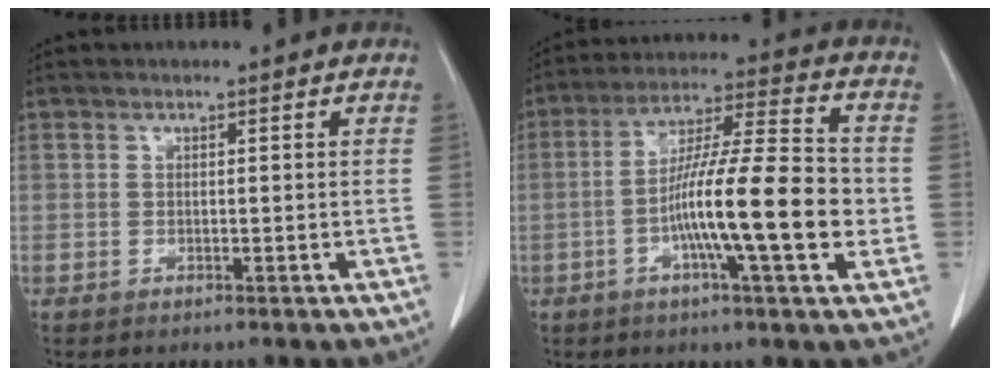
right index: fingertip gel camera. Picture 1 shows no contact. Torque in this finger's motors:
{"motor_torque": [1.38, -0.49, 0.90, 0.21]}